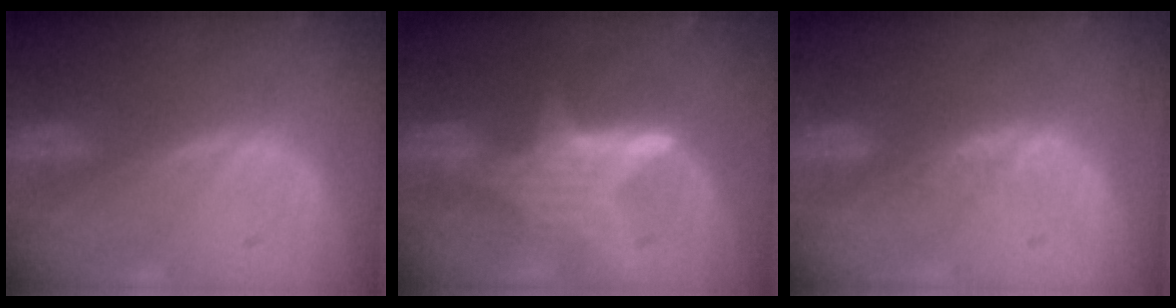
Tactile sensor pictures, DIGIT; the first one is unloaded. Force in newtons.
{"total": 6.4, "press": 6.2, "slide": 1.7}
{"total": 2.1, "press": 1.7, "slide": 1.2}